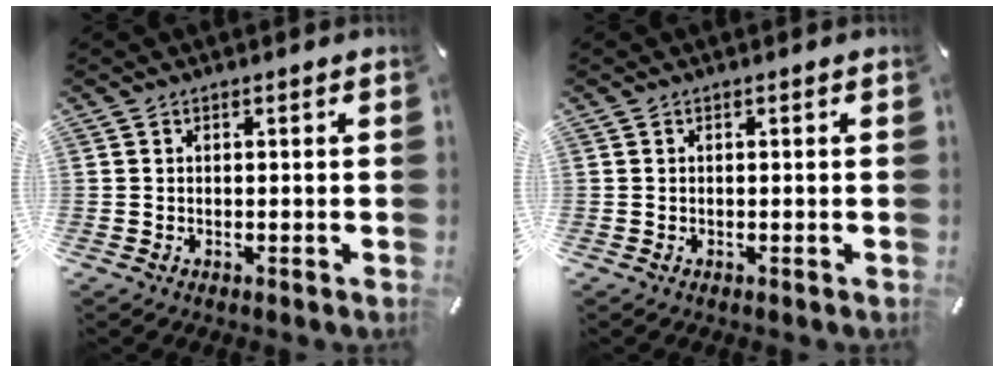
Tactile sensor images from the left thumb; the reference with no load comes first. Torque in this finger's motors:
{"motor_torque": [0.00, 0.00, -0.01, 0.00, 0.01]}